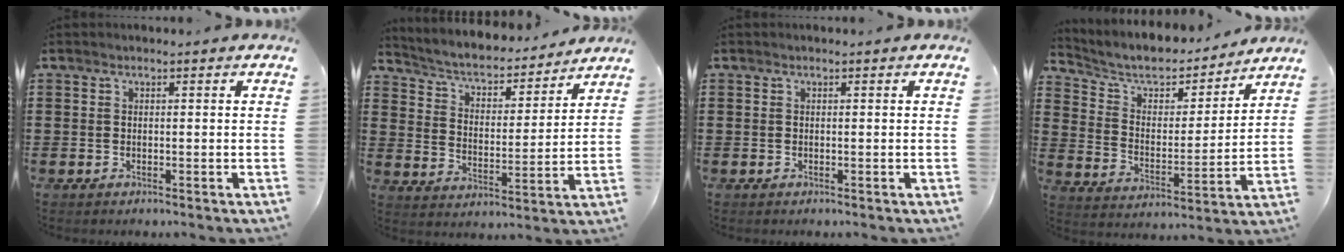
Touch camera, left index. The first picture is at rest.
{"total": 4.1, "force": [3.7, 1.0, 1.6], "torque": [-0.051, -0.029, 0.054]}
{"total": 0.0}
{"total": 6.5, "force": [5.8, 2.2, 2.1], "torque": [-0.073, -0.037, 0.096]}